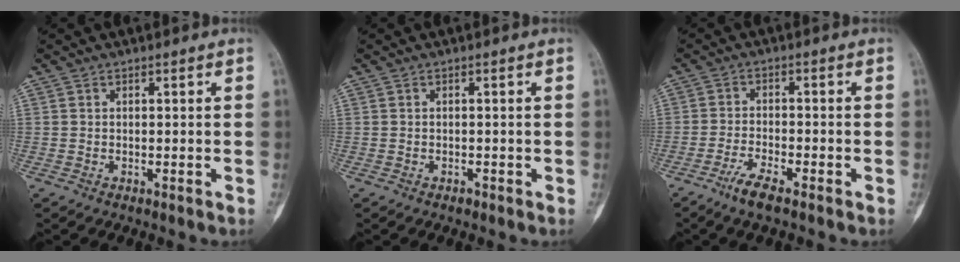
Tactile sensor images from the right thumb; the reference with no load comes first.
{"total": 0.7, "force": [-0.4, 0.5, 0.2], "torque": [-0.005, 0.001, -0.008]}
{"total": 4.6, "force": [-3.3, 0.9, 3.1], "torque": [-0.074, 0.011, -0.067]}